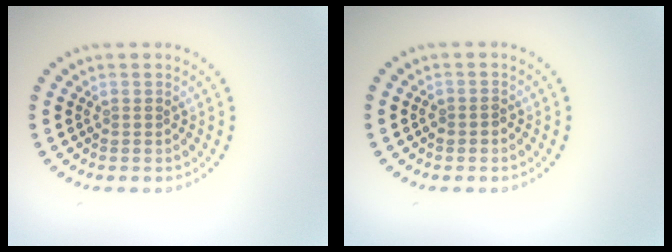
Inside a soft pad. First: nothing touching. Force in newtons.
{"total": 0.8, "press": 0.7, "slide": 0.4}